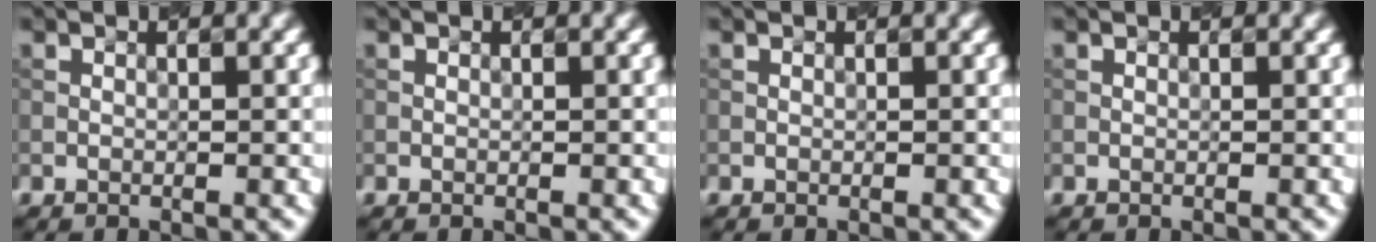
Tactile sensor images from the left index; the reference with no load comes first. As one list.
[{"total": 0.0}, {"total": 0.0}, {"total": 0.0}]